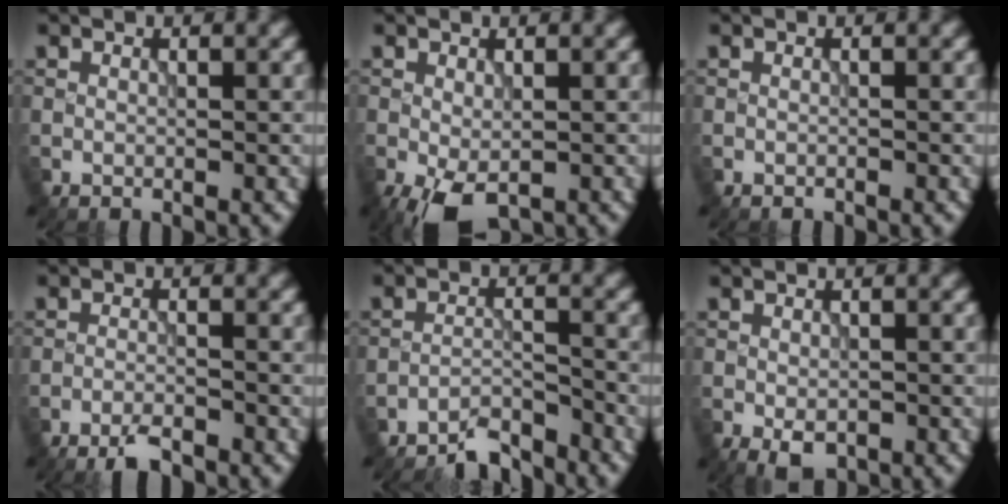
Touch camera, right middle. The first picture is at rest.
{"total": 4.4, "force": [-2.0, 2.1, 3.3], "torque": [-0.071, -0.015, -0.031]}
{"total": 0.0}
{"total": 2.5, "force": [-2.2, 0.2, 1.2], "torque": [-0.024, -0.005, -0.047]}
{"total": 3.8, "force": [-3.7, 0.4, 0.8], "torque": [-0.008, 0.001, -0.074]}
{"total": 2.3, "force": [-1.1, 1.3, 1.6], "torque": [-0.028, -0.012, -0.013]}